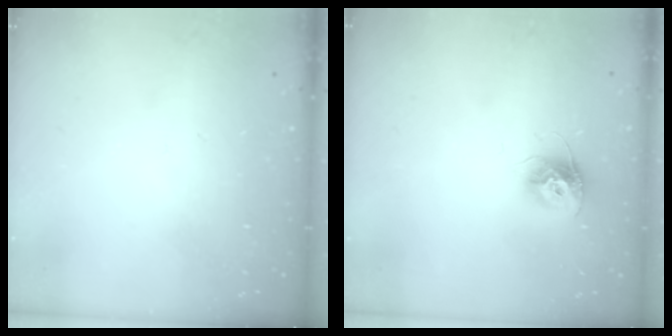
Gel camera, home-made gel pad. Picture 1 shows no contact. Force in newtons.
{"total": 9.5, "press": 9.5, "slide": 0.2}